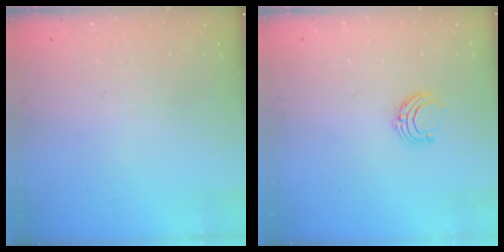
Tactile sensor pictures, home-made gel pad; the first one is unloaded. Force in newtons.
{"total": 5.0, "press": 5.0, "slide": 0.5}